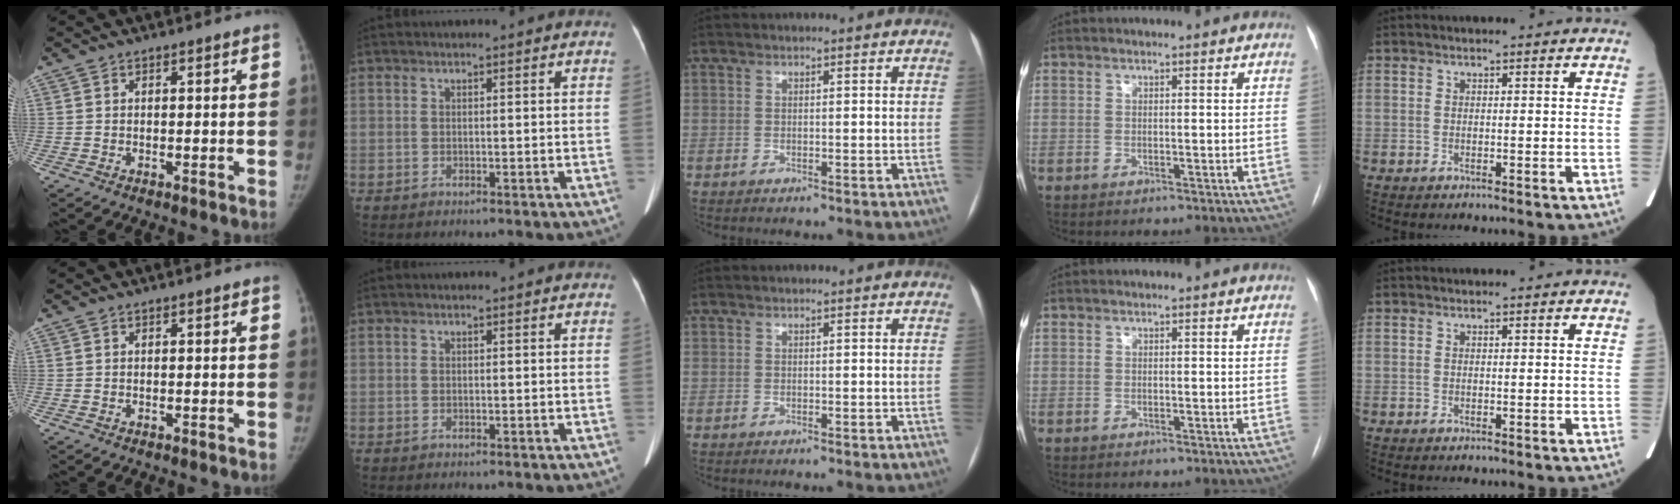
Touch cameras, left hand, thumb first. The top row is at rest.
{}